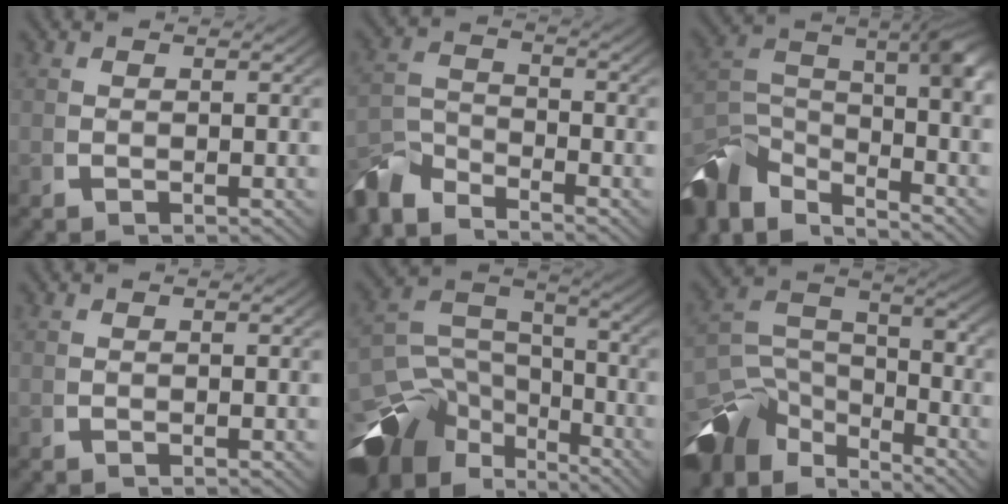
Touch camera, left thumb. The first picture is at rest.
{"total": 5.0, "force": [-3.8, 2.5, 2.2], "torque": [-0.035, -0.012, -0.072]}
{"total": 12.9, "force": [-3.2, 8.0, 9.6], "torque": [-0.206, -0.041, -0.040]}
{"total": 0.0}
{"total": 15.3, "force": [-5.1, 10.5, 9.9], "torque": [-0.182, -0.056, -0.063]}
{"total": 12.9, "force": [-4.1, 8.4, 8.9], "torque": [-0.176, -0.046, -0.052]}